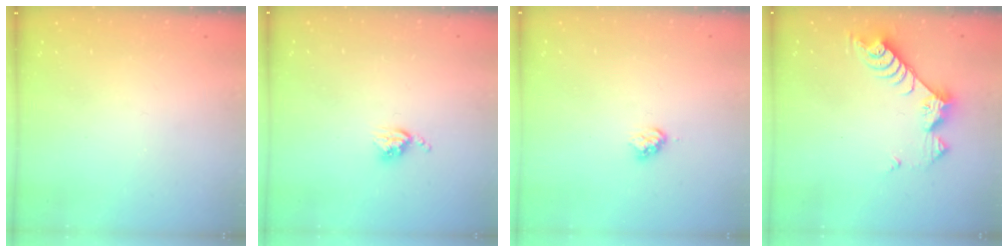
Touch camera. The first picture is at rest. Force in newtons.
{"total": 3.8, "press": 3.8, "slide": 0.5}
{"total": 3.2, "press": 3.2, "slide": 0.4}
{"total": 8.4, "press": 8.3, "slide": 0.7}